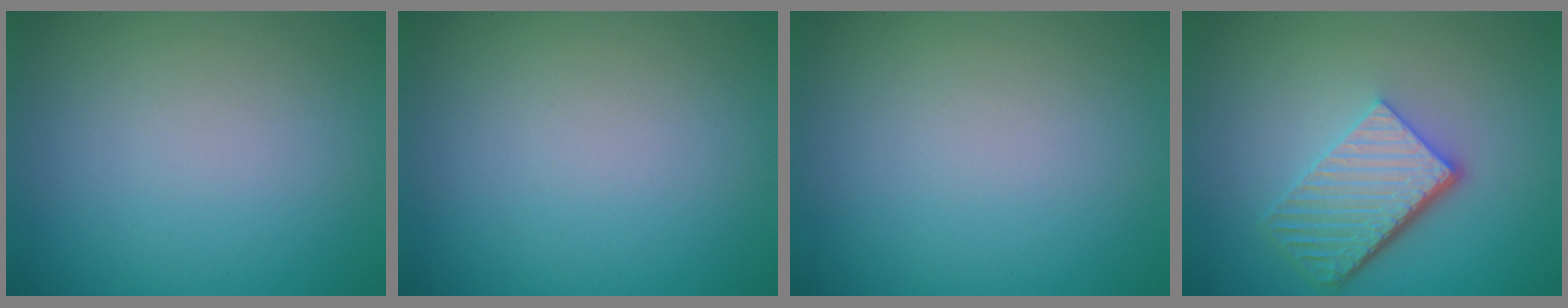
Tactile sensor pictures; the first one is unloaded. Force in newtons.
{"total": 0.0}
{"total": 0.0}
{"total": 5.6, "press": 3.9, "slide": 4.0}